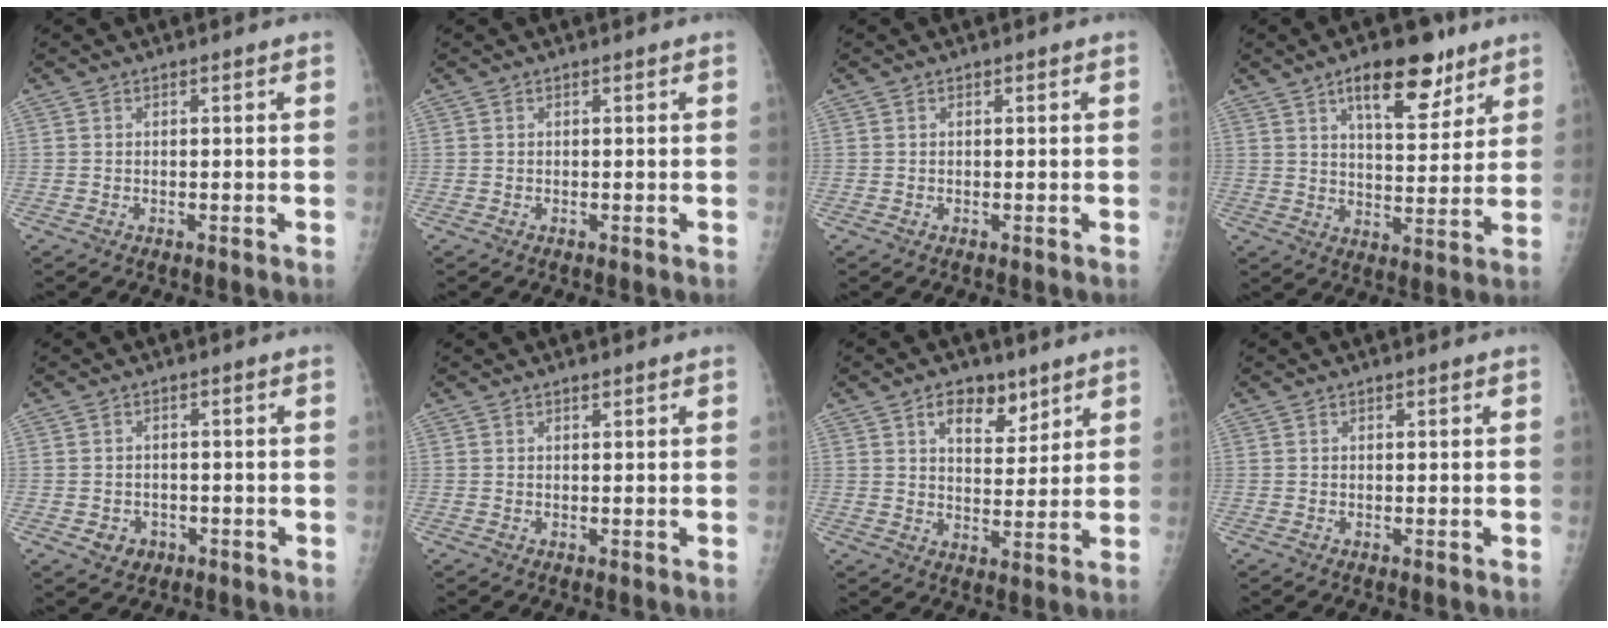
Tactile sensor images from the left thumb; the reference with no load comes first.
{"total": 0.0}
{"total": 0.0}
{"total": 12.3, "force": [7.4, 5.2, 8.4], "torque": [-0.092, -0.036, 0.113]}
{"total": 3.1, "force": [-1.3, 2.7, 0.9], "torque": [0.002, 0.007, -0.011]}
{"total": 0.6, "force": [0.5, 0.2, 0.4], "torque": [-0.005, -0.002, 0.009]}
{"total": 7.7, "force": [4.6, 4.5, 4.3], "torque": [-0.033, -0.027, 0.074]}
{"total": 0.0}